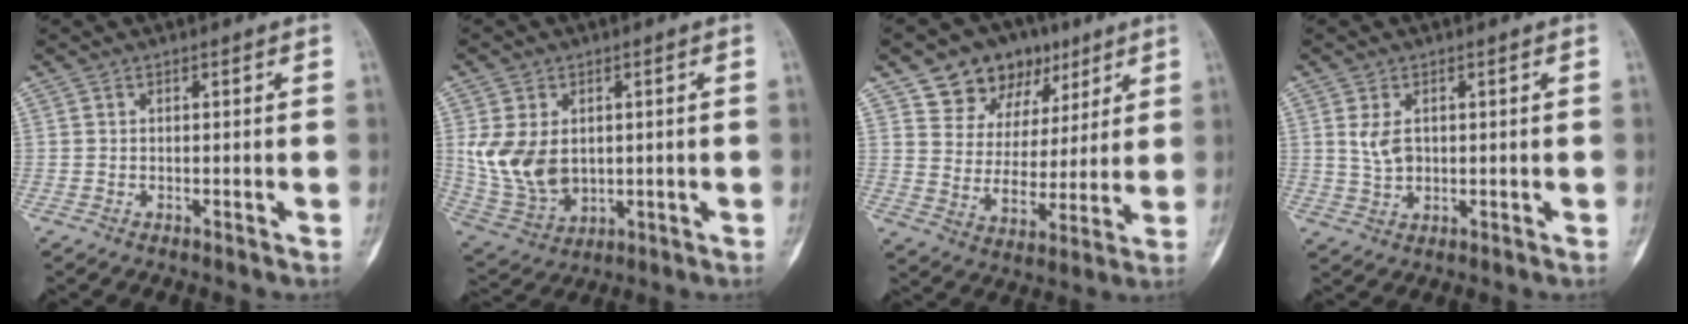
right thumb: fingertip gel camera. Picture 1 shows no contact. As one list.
[{"total": 11.8, "force": [0.9, 8.4, 8.2], "torque": [-0.144, -0.009, 0.040]}, {"total": 15.3, "force": [8.8, 11.1, 5.9], "torque": [-0.044, -0.026, 0.146]}, {"total": 3.9, "force": [0.8, 2.6, 2.8], "torque": [-0.046, -0.003, 0.023]}]